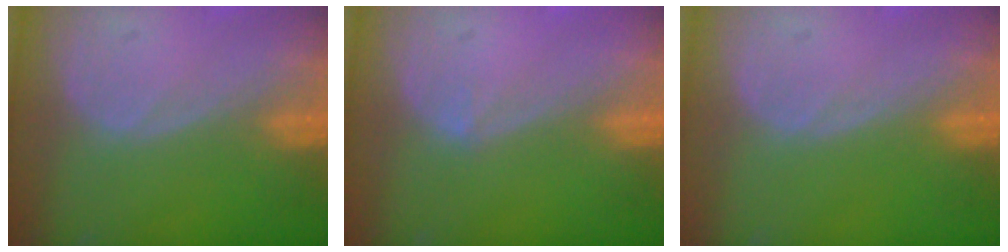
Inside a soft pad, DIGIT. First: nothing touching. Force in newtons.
{"total": 0.6, "press": 0.4, "slide": 0.5}
{"total": 0.0}